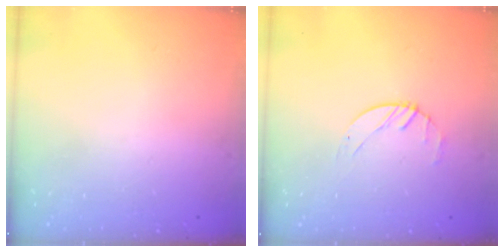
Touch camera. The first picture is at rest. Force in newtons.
{"total": 1.4, "press": 1.4, "slide": 0.2}